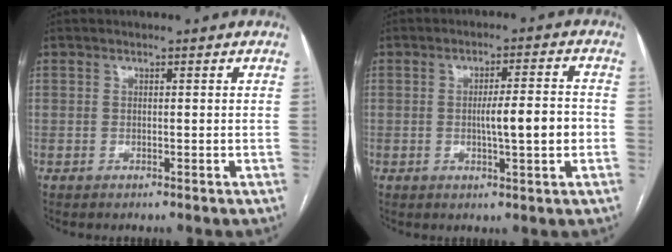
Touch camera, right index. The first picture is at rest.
{"total": 6.6, "force": [-1.0, 0.4, 6.6], "torque": [-0.104, 0.005, -0.013]}